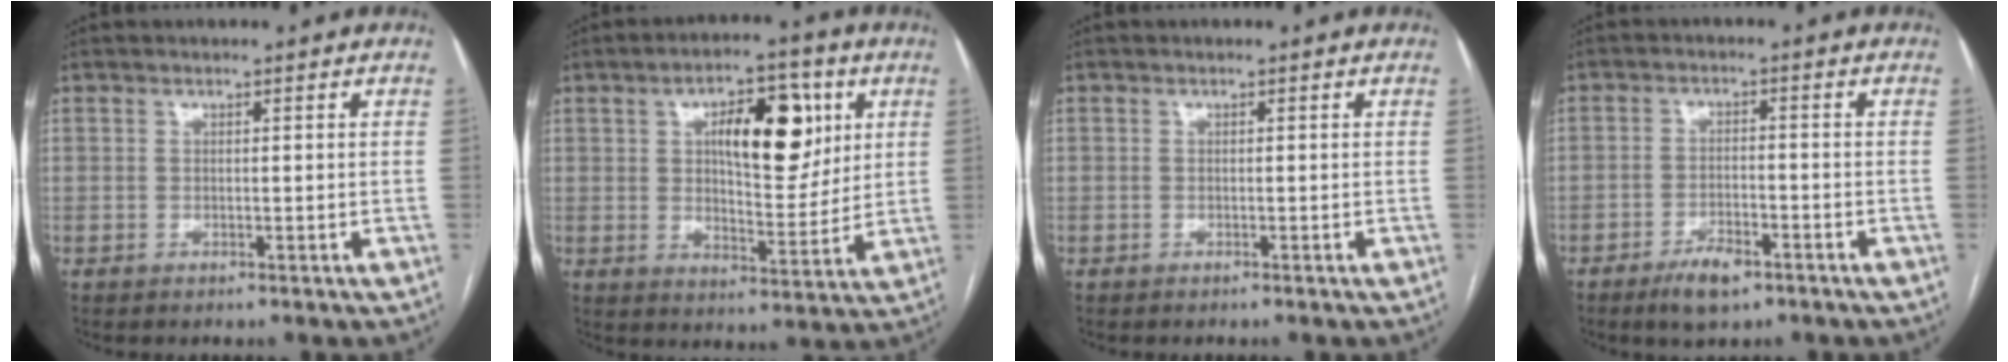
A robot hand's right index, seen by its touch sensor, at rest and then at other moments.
{"total": 12.8, "force": [4.3, 5.1, 10.9], "torque": [-0.161, 0.014, 0.071]}
{"total": 0.0}
{"total": 4.8, "force": [-3.2, 1.7, 3.2], "torque": [-0.060, -0.001, -0.052]}